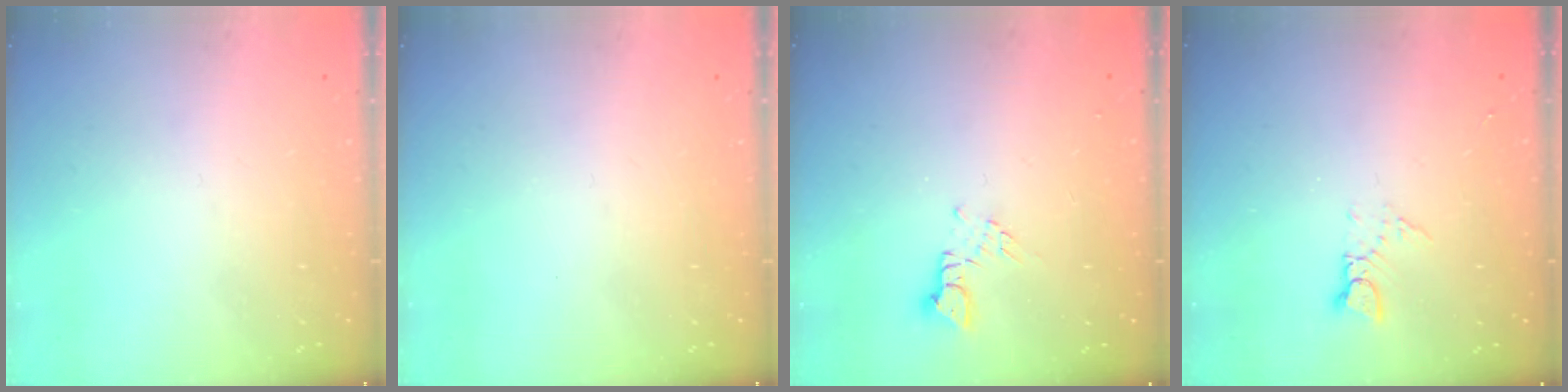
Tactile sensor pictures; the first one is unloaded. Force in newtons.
{"total": 0.0}
{"total": 2.5, "press": 2.5, "slide": 0.3}
{"total": 3.1, "press": 3.1, "slide": 0.3}